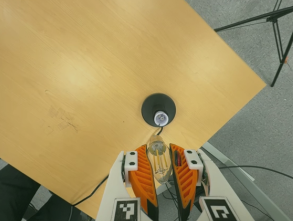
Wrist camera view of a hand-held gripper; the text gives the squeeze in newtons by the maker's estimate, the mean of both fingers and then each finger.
{"total": 21.6, "left": 26.0, "right": 17.2}